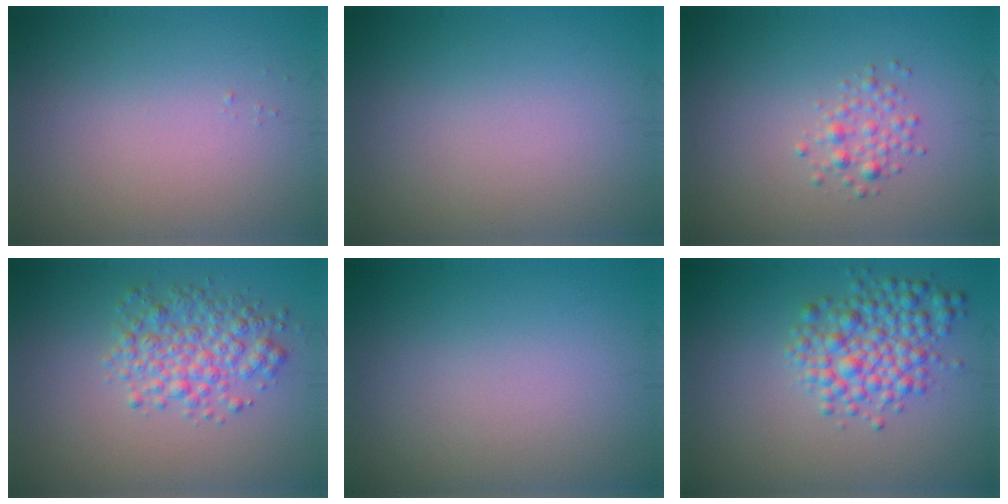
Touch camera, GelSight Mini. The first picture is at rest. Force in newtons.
{"total": 0.0}
{"total": 1.5, "press": 1.5, "slide": 0.0}
{"total": 3.8, "press": 3.8, "slide": 0.1}
{"total": 0.0}
{"total": 4.5, "press": 4.5, "slide": 0.1}